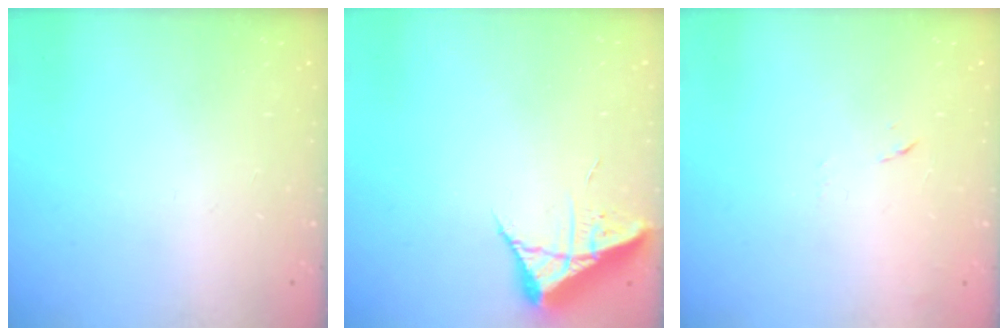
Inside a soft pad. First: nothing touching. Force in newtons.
{"total": 9.2, "press": 9.2, "slide": 0.8}
{"total": 7.2, "press": 7.2, "slide": 0.6}